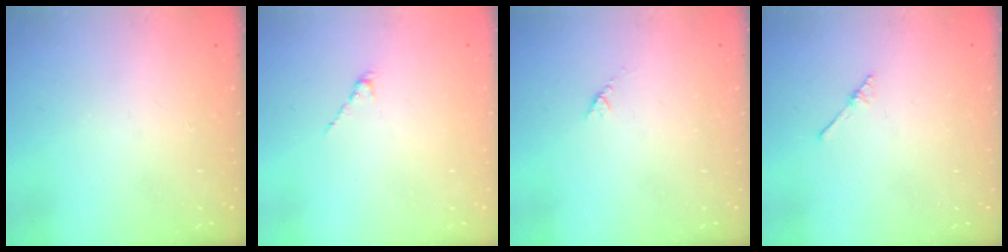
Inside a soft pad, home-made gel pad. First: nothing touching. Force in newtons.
{"total": 1.3, "press": 1.2, "slide": 0.5}
{"total": 2.7, "press": 2.6, "slide": 0.4}
{"total": 2.0, "press": 2.0, "slide": 0.2}